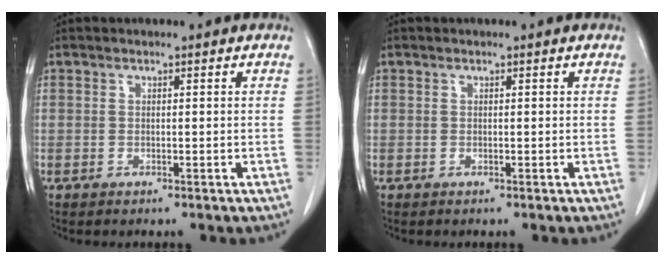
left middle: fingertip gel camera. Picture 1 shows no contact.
{"total": 0.0}